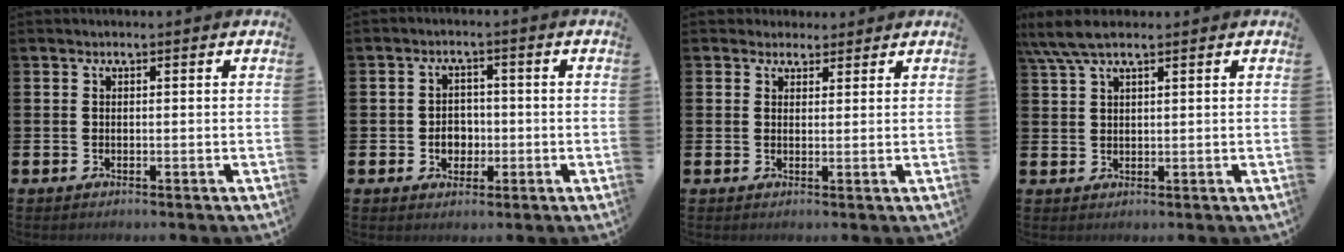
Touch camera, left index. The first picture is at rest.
{"total": 3.2, "force": [-0.6, 2.7, 1.6], "torque": [-0.018, -0.001, -0.021]}
{"total": 2.6, "force": [2.3, 1.1, -0.3], "torque": [0.011, -0.006, 0.041]}
{"total": 5.2, "force": [4.0, 1.1, 3.2], "torque": [-0.074, -0.003, 0.073]}